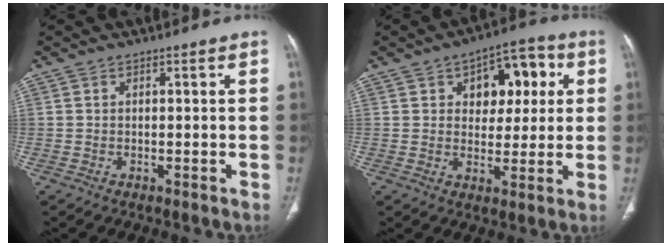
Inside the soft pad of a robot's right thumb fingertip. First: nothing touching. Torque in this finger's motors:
{"motor_torque": [0.07, 0.27, 0.74, 0.33, 0.09]}